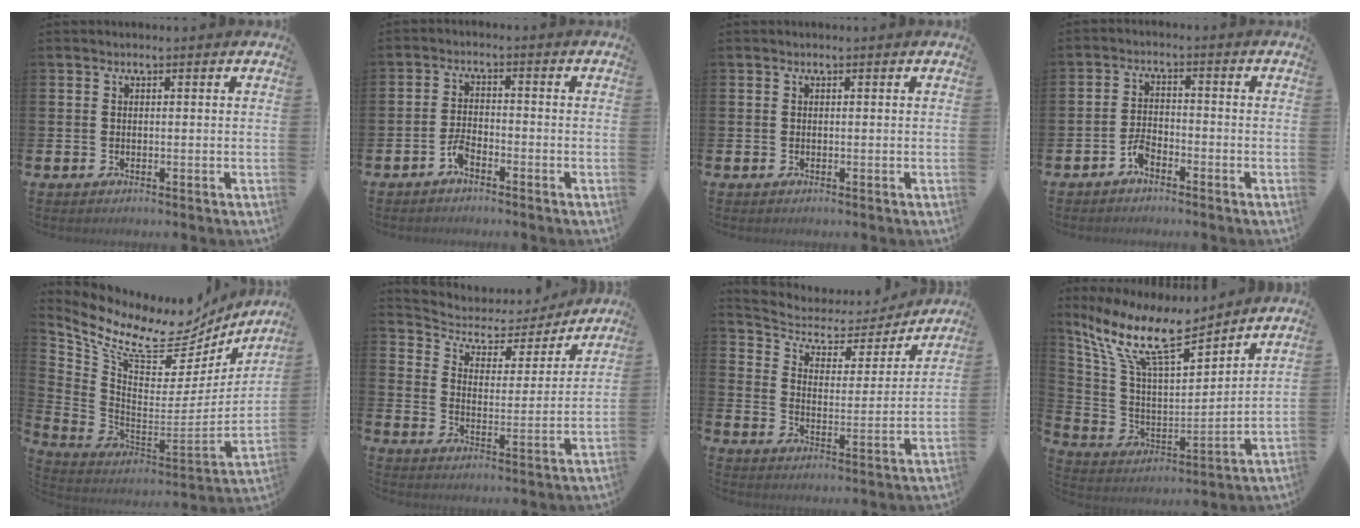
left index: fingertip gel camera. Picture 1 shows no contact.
{"total": 2.6, "force": [-2.1, 0.9, 1.3], "torque": [-0.029, 0.008, -0.040]}
{"total": 0.0}
{"total": 2.7, "force": [-2.2, 1.1, 1.1], "torque": [-0.027, 0.009, -0.044]}
{"total": 10.1, "force": [7.3, 5.1, 4.7], "torque": [-0.119, -0.063, 0.120]}
{"total": 5.0, "force": [4.1, 2.6, 1.1], "torque": [-0.048, -0.032, 0.063]}
{"total": 5.2, "force": [4.2, 2.6, 1.5], "torque": [-0.058, -0.034, 0.063]}
{"total": 12.8, "force": [10.5, 3.2, 6.6], "torque": [-0.169, -0.057, 0.184]}